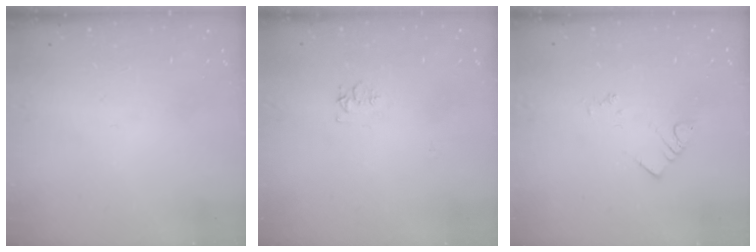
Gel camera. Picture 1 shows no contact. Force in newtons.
{"total": 6.2, "press": 6.2, "slide": 0.6}
{"total": 3.2, "press": 3.1, "slide": 0.5}